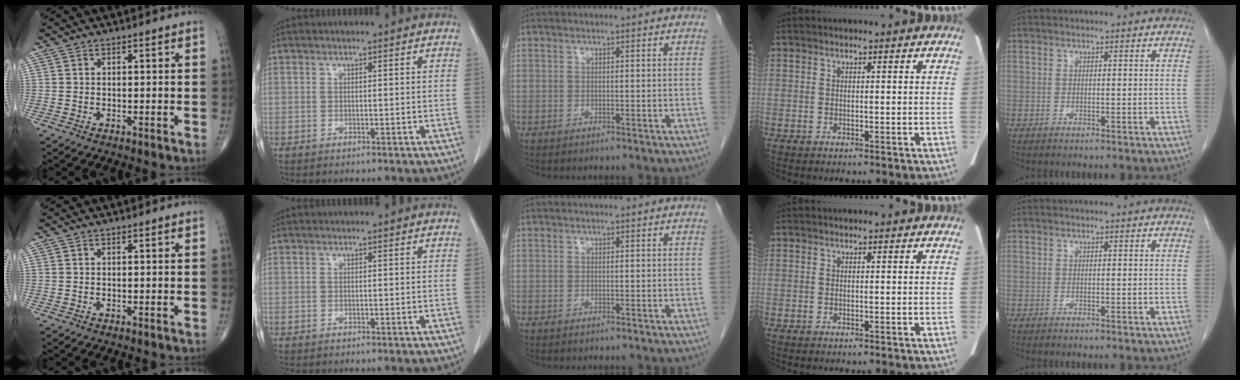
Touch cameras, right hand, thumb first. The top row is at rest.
{}